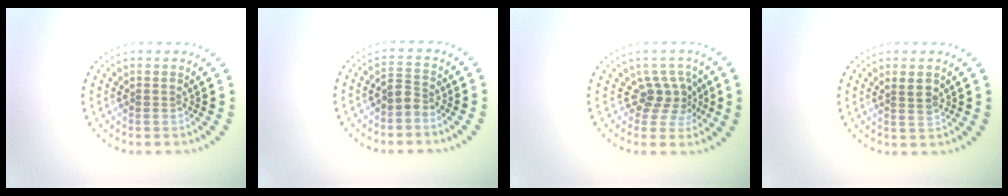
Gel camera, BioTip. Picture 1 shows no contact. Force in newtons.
{"total": 1.7, "press": 1.2, "slide": 1.2}
{"total": 2.6, "press": 1.9, "slide": 1.7}
{"total": 1.8, "press": 1.6, "slide": 0.7}